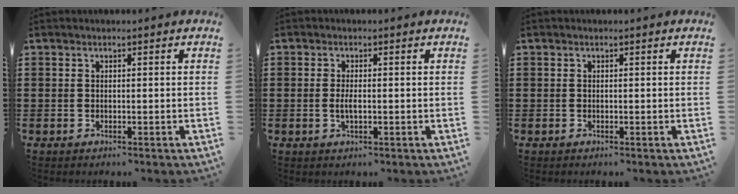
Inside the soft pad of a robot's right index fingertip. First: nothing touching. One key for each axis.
{"total": 2.0, "fx": -0.2, "fy": 0.6, "fz": 1.9, "tx": -0.042, "ty": -0.002, "tz": -0.006}
{"total": 0.0}